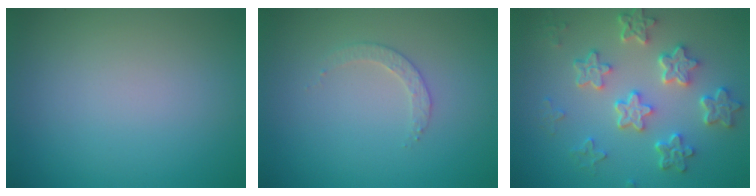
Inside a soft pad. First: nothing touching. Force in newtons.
{"total": 1.6, "press": 1.5, "slide": 0.3}
{"total": 5.7, "press": 4.4, "slide": 3.6}